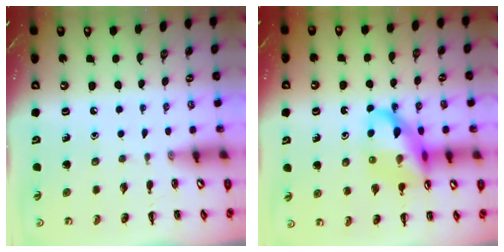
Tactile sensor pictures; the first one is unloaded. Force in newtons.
{"total": 18.1, "press": 17.7, "slide": 3.6}